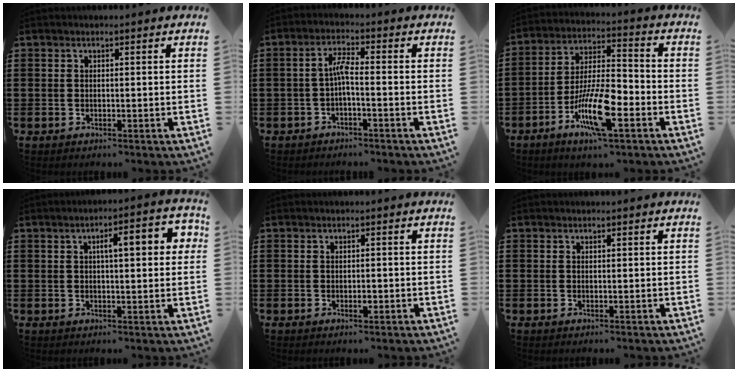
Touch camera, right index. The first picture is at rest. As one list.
[{"total": 3.3, "force": [-1.0, 0.6, 3.1], "torque": [-0.059, 0.006, -0.021]}, {"total": 11.1, "force": [-5.1, 3.3, 9.2], "torque": [-0.185, 0.005, -0.092]}, {"total": 5.8, "force": [1.4, 1.5, 5.4], "torque": [-0.080, 0.001, 0.014]}, {"total": 1.1, "force": [-0.3, 0.5, 0.9], "torque": [-0.018, -0.002, -0.005]}, {"total": 0.0}]